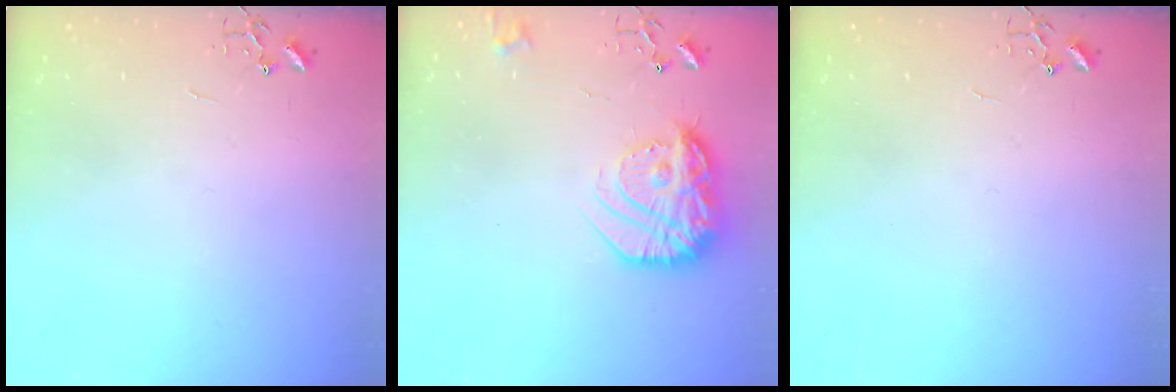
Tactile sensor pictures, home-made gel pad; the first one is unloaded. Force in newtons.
{"total": 17.9, "press": 17.9, "slide": 0.7}
{"total": 0.0}